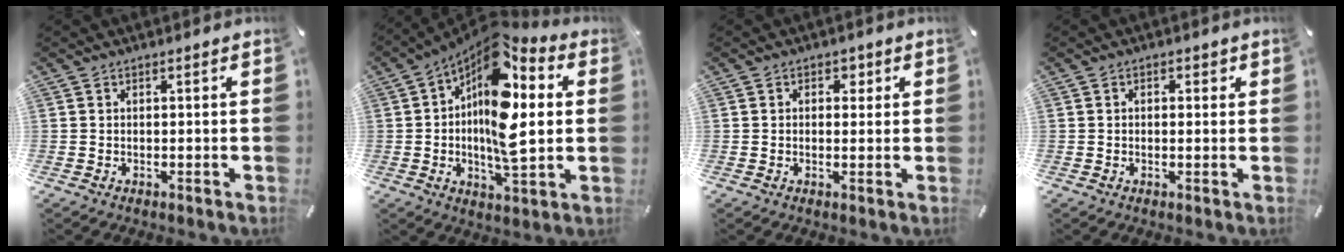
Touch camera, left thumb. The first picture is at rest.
{"total": 16.5, "force": [4.1, 7.6, 14.0], "torque": [-0.278, -0.047, 0.062]}
{"total": 2.3, "force": [0.6, 1.9, 1.2], "torque": [-0.004, -0.001, 0.001]}
{"total": 1.3, "force": [0.1, 1.0, 0.9], "torque": [-0.009, 0.004, -0.003]}